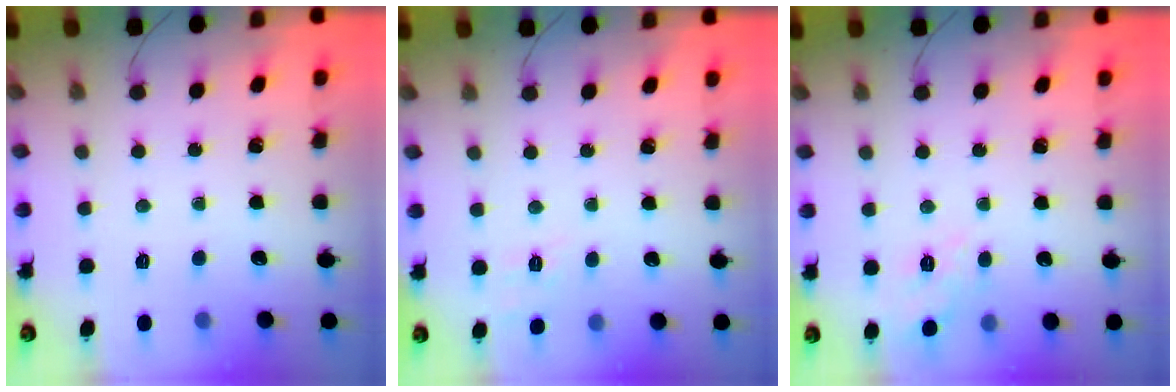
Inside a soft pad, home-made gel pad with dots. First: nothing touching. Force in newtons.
{"total": 6.4, "press": 6.1, "slide": 2.1}
{"total": 10.5, "press": 10.5, "slide": 1.2}